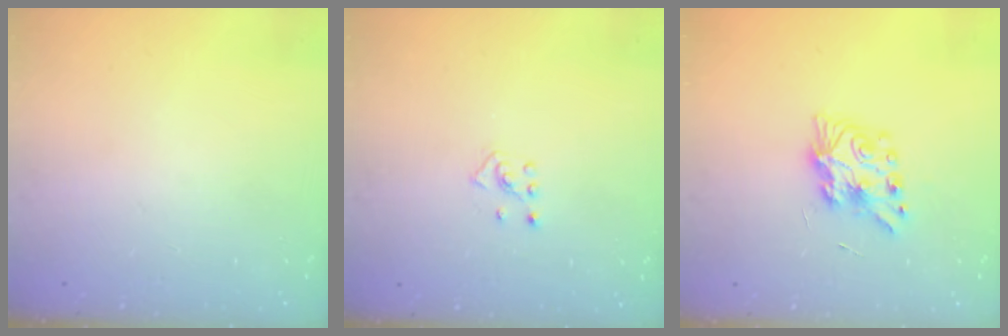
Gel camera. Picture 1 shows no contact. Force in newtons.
{"total": 2.5, "press": 2.4, "slide": 0.7}
{"total": 8.3, "press": 8.2, "slide": 0.2}